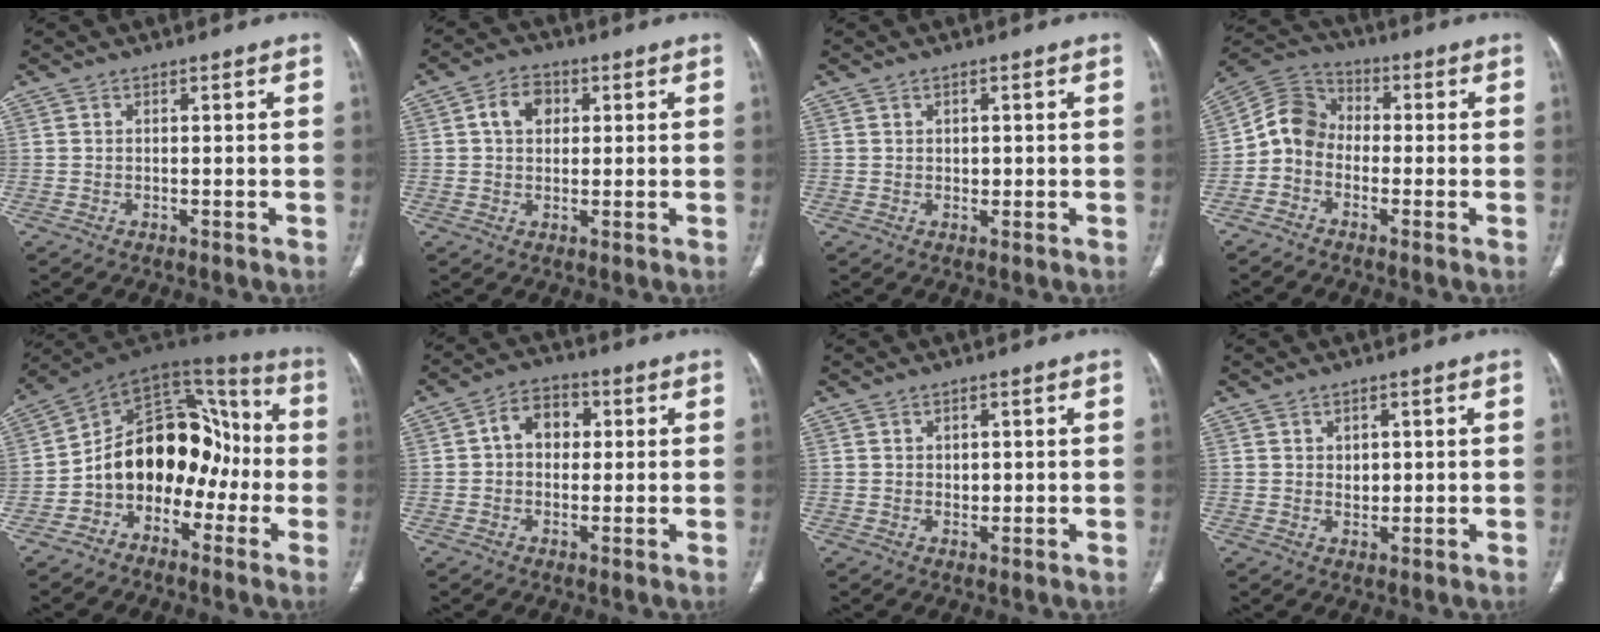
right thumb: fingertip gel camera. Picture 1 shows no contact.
{"total": 5.5, "force": [1.5, 4.1, 3.4], "torque": [-0.043, 0.007, 0.022]}
{"total": 1.1, "force": [0.2, 1.0, 0.5], "torque": [0.000, -0.001, 0.005]}
{"total": 7.7, "force": [-1.7, 6.3, 4.1], "torque": [-0.064, 0.036, -0.051]}
{"total": 18.6, "force": [-4.0, 13.1, 12.6], "torque": [-0.138, 0.089, -0.070]}
{"total": 6.7, "force": [1.0, 5.2, 4.2], "torque": [-0.040, 0.012, 0.009]}
{"total": 1.5, "force": [0.3, 1.3, 0.8], "torque": [-0.003, -0.002, 0.008]}
{"total": 2.3, "force": [0.6, 1.9, 1.3], "torque": [-0.007, -0.006, 0.013]}